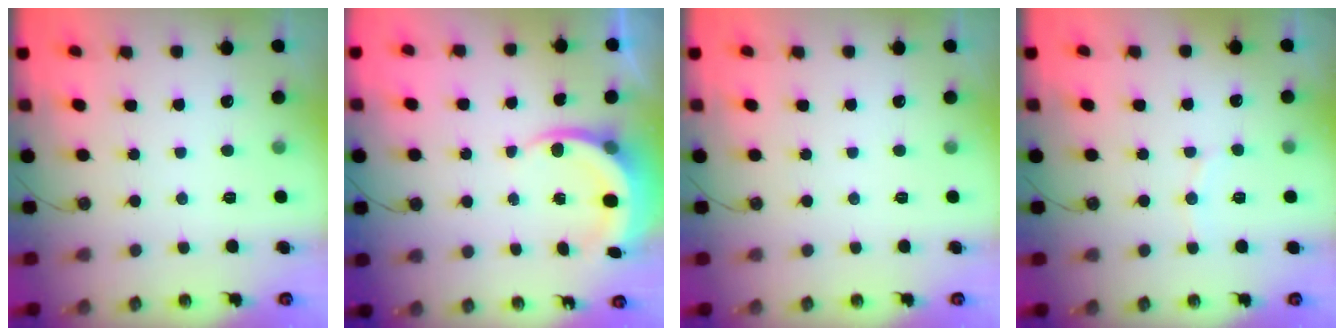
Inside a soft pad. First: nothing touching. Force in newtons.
{"total": 6.1, "press": 5.9, "slide": 1.4}
{"total": 0.0}
{"total": 4.8, "press": 4.6, "slide": 1.6}